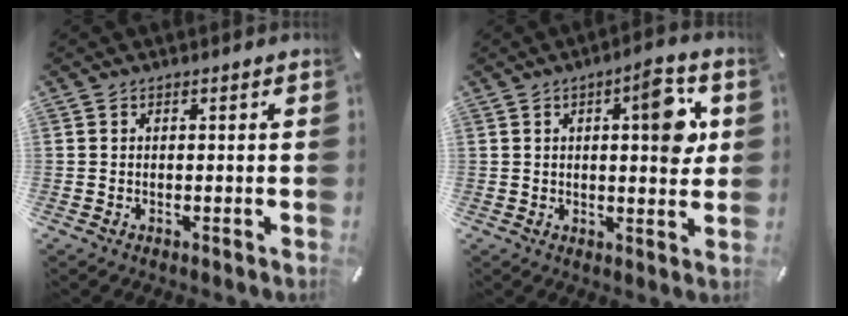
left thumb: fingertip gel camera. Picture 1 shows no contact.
{"total": 10.7, "force": [3.6, 3.5, 9.5], "torque": [-0.117, -0.015, 0.050]}